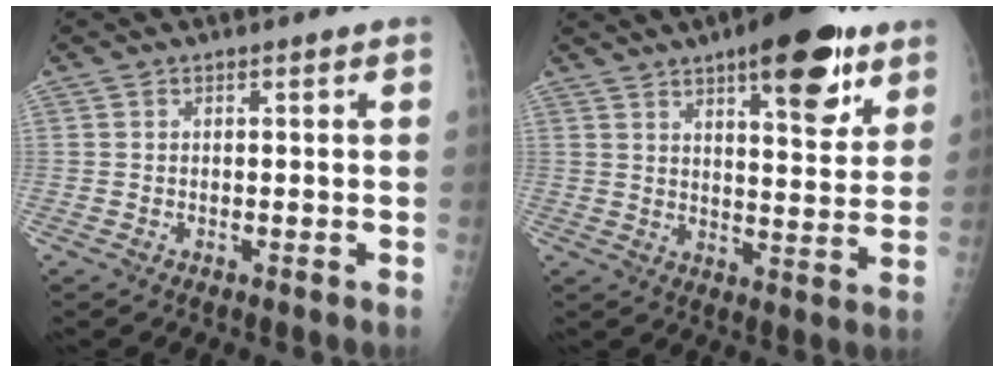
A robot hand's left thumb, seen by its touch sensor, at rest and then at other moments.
{"total": 15.8, "force": [9.2, 5.4, 11.7], "torque": [-0.125, -0.040, 0.128]}